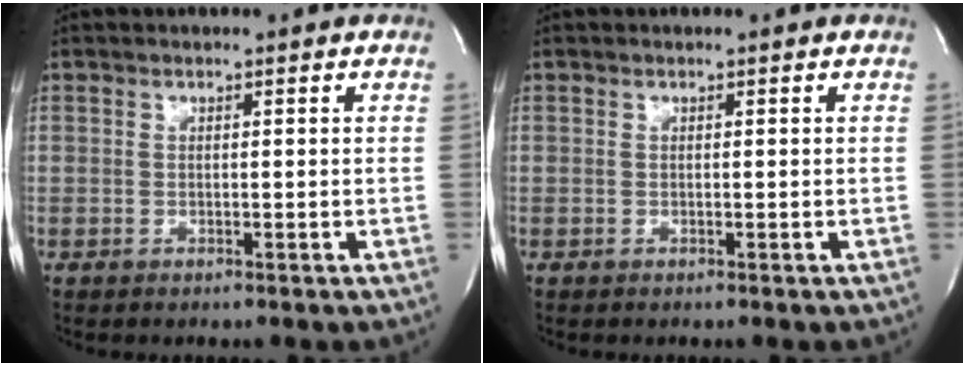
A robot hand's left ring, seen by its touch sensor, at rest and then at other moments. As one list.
[{"total": 0.0}]